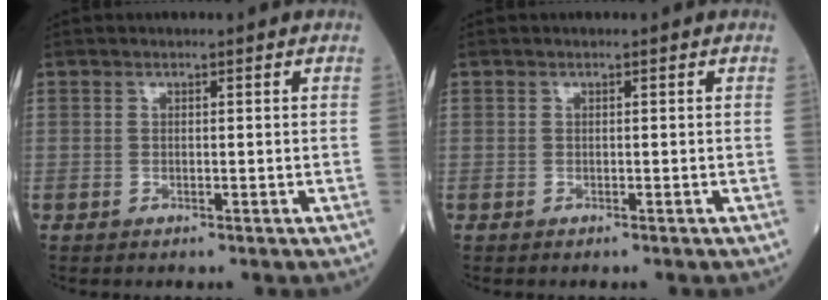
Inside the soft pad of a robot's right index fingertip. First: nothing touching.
{"total": 0.0}